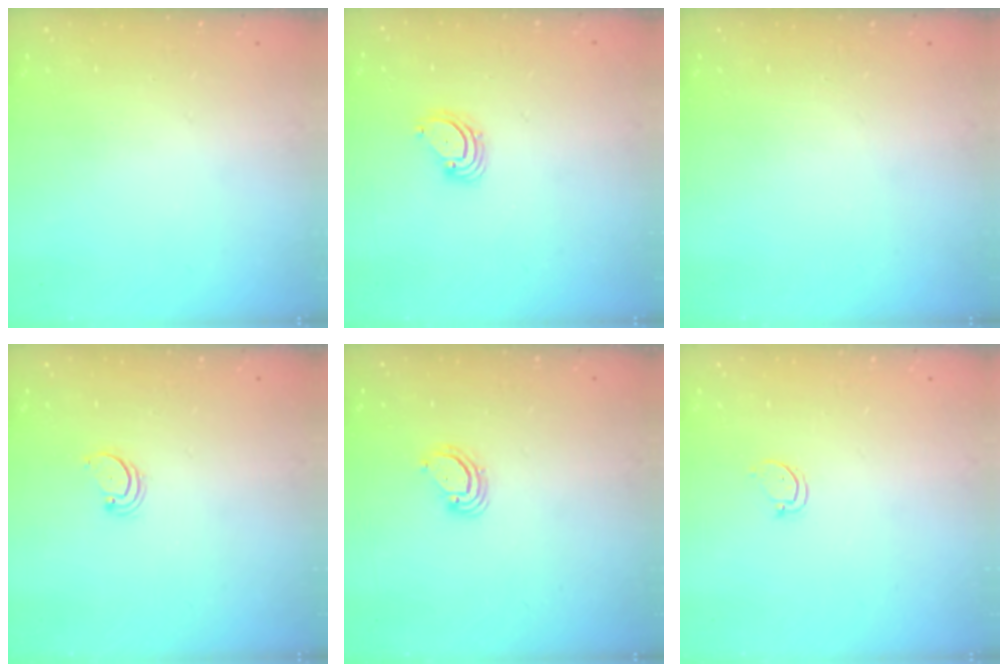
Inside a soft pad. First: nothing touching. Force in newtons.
{"total": 3.3, "press": 3.3, "slide": 0.3}
{"total": 0.0}
{"total": 2.2, "press": 2.2, "slide": 0.2}
{"total": 3.0, "press": 3.0, "slide": 0.2}
{"total": 2.5, "press": 2.5, "slide": 0.3}